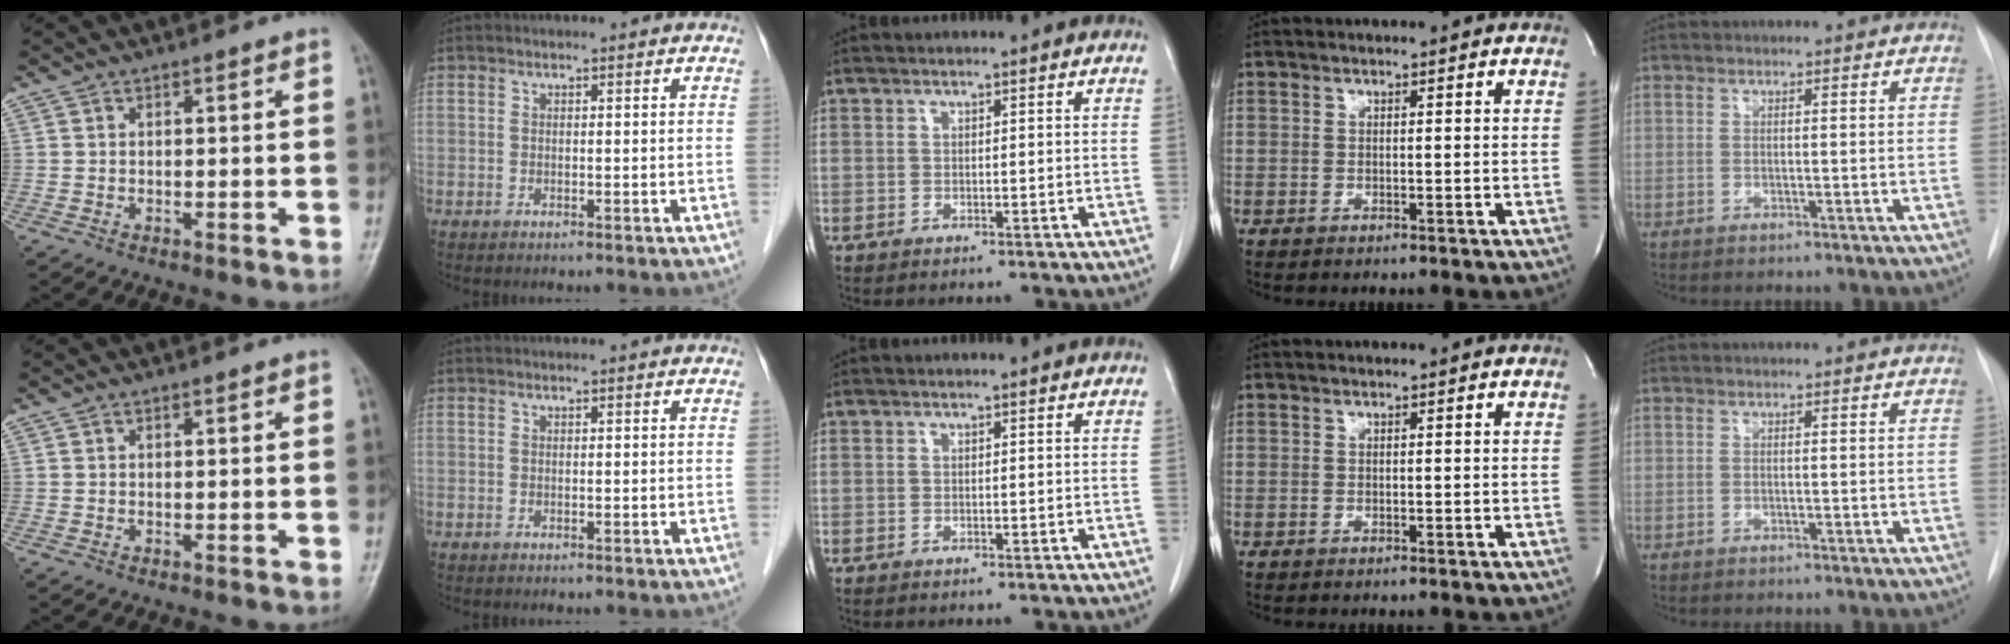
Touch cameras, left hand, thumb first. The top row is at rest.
{}